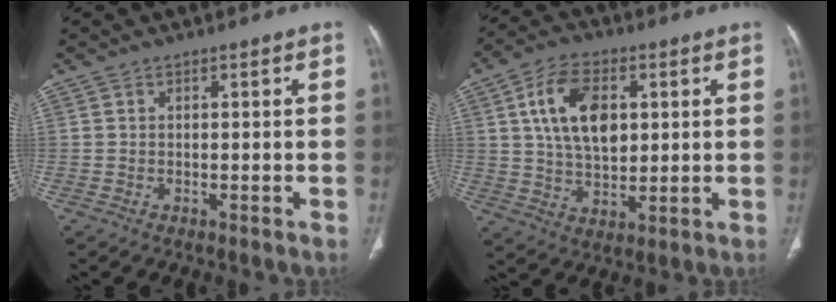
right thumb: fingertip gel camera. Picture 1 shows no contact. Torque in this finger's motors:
{"motor_torque": [1.56, 1.78, 0.62, -0.39, 0.38]}